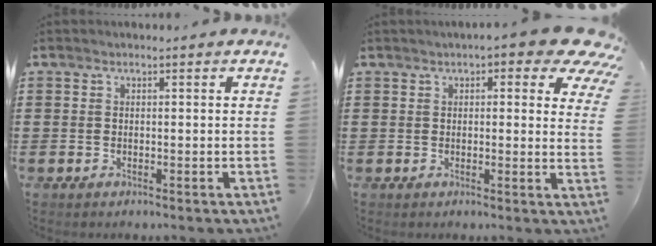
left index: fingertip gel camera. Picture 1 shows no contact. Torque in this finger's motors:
{"motor_torque": [2.14, 0.00, 1.06, 0.21]}